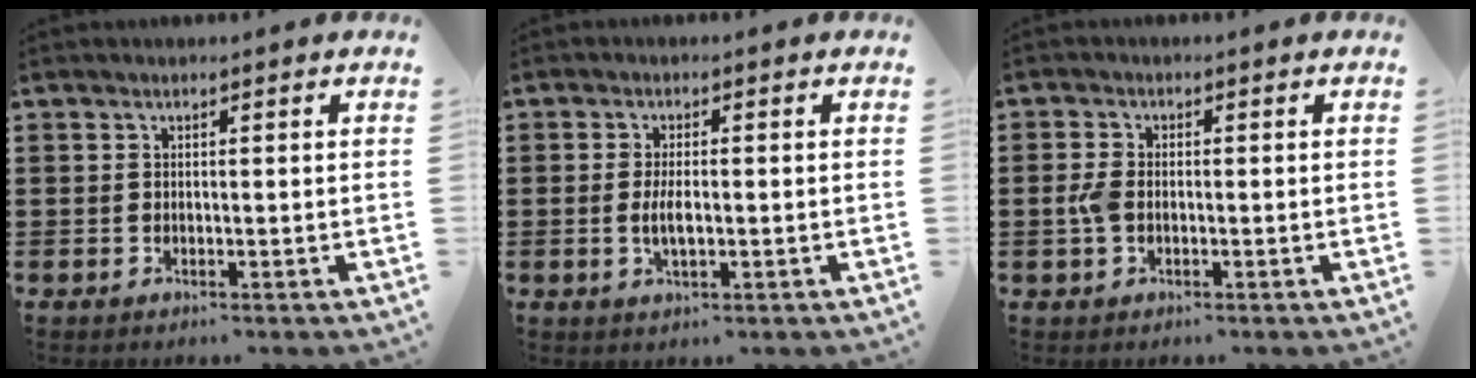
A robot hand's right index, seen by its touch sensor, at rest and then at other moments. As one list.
[{"total": 3.4, "force": [-0.4, 1.2, 3.1], "torque": [-0.064, -0.001, -0.009]}, {"total": 2.7, "force": [-0.4, 1.6, 2.1], "torque": [-0.057, 0.000, -0.013]}]